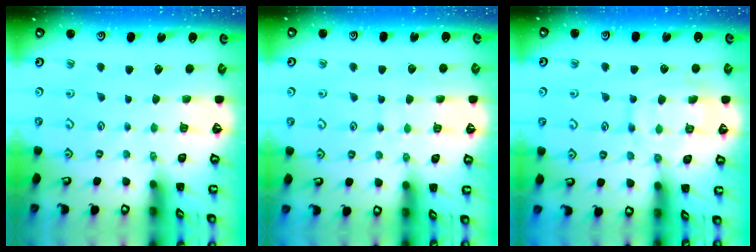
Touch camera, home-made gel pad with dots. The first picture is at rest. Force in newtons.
{"total": 4.9, "press": 4.9, "slide": 0.5}
{"total": 12.0, "press": 11.9, "slide": 1.1}